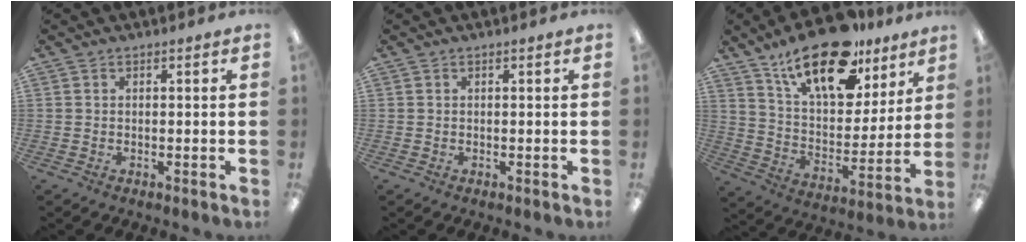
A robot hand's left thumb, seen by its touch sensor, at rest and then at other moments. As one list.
[{"total": 0.0}, {"total": 21.9, "force": [14.8, 9.6, 12.9], "torque": [-0.209, -0.080, 0.256]}]